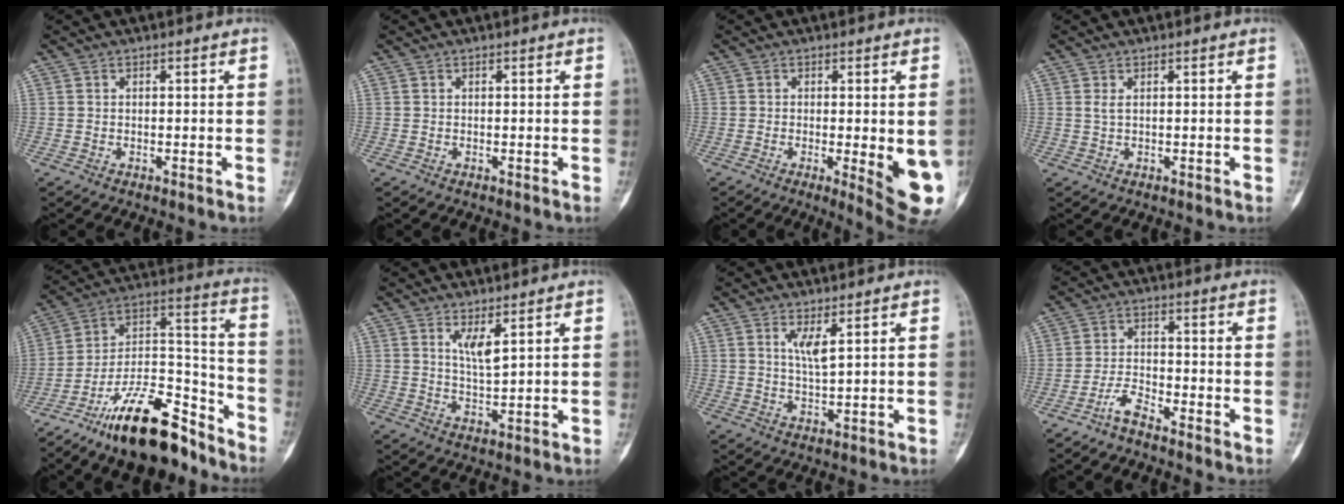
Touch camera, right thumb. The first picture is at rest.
{"total": 0.0}
{"total": 10.4, "force": [-2.1, 2.7, 9.8], "torque": [-0.117, -0.019, -0.023]}
{"total": 0.9, "force": [0.2, 0.1, 0.9], "torque": [-0.029, 0.007, 0.008]}
{"total": 21.8, "force": [-15.5, 8.2, 12.9], "torque": [-0.205, 0.107, -0.266]}
{"total": 3.9, "force": [2.1, 0.8, 3.1], "torque": [-0.061, -0.025, 0.047]}
{"total": 3.4, "force": [1.6, 0.5, 2.9], "torque": [-0.062, -0.019, 0.035]}
{"total": 3.8, "force": [-3.2, 0.8, 1.8], "torque": [-0.039, 0.019, -0.067]}